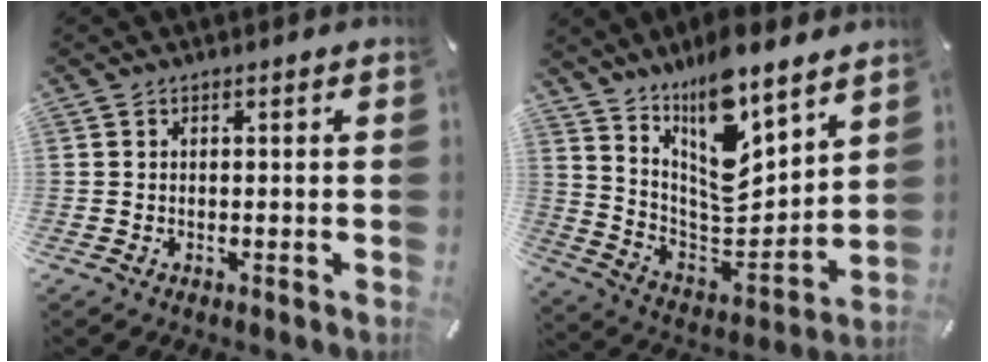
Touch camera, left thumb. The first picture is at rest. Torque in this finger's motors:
{"motor_torque": [1.66, -0.38, 1.68, -1.09, 0.21]}